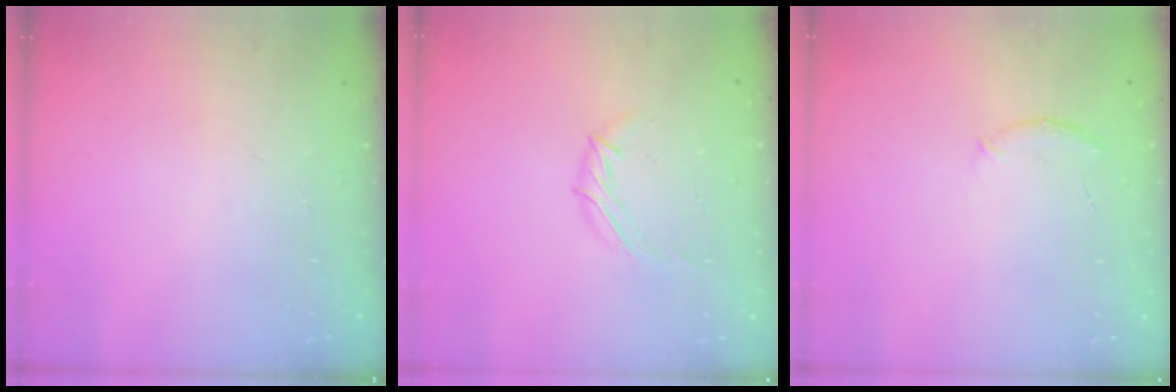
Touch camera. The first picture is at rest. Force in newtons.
{"total": 6.0, "press": 6.0, "slide": 0.4}
{"total": 6.4, "press": 6.3, "slide": 1.5}